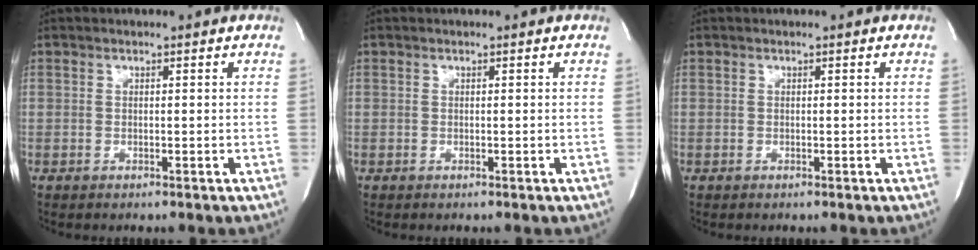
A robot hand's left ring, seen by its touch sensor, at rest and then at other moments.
{"total": 0.0}
{"total": 0.0}